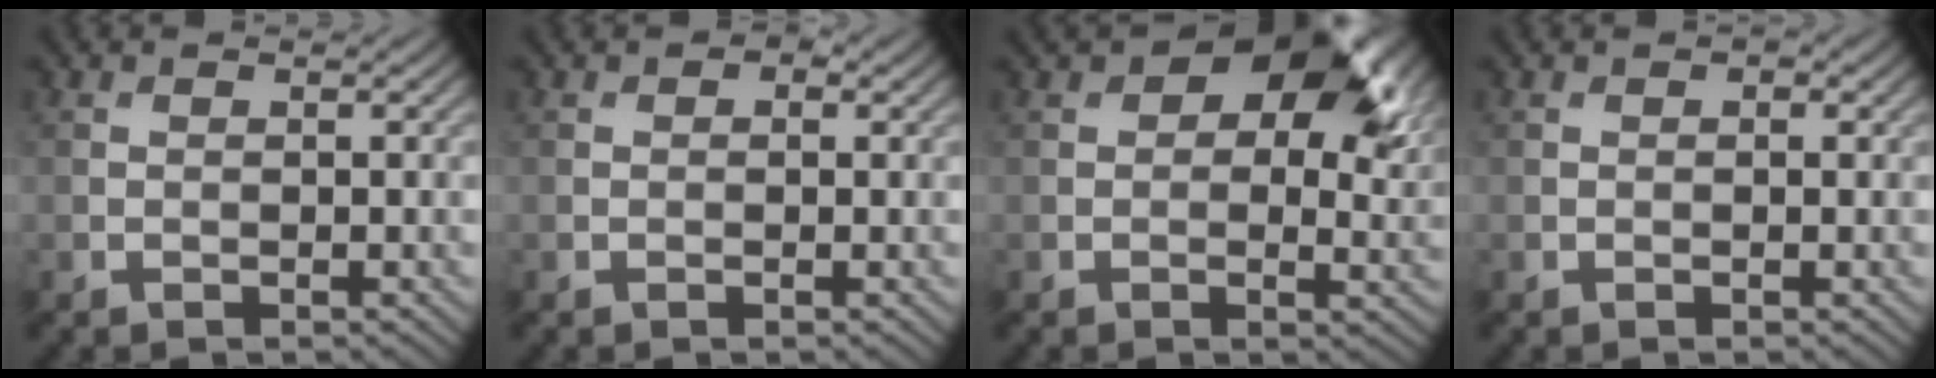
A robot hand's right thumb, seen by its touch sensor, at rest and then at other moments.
{"total": 1.0, "force": [0.4, 0.7, 0.6], "torque": [-0.007, -0.003, -0.001]}
{"total": 12.2, "force": [5.5, 6.5, 8.7], "torque": [-0.126, 0.000, 0.086]}
{"total": 0.7, "force": [0.3, 0.4, 0.5], "torque": [-0.004, -0.002, 0.002]}